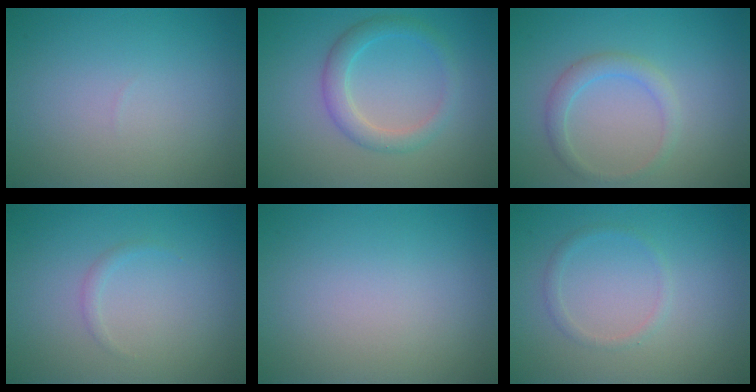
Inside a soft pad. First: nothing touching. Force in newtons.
{"total": 2.7, "press": 2.7, "slide": 0.1}
{"total": 1.9, "press": 1.9, "slide": 0.1}
{"total": 0.6, "press": 0.6, "slide": 0.1}
{"total": 0.0}
{"total": 1.0, "press": 1.0, "slide": 0.1}